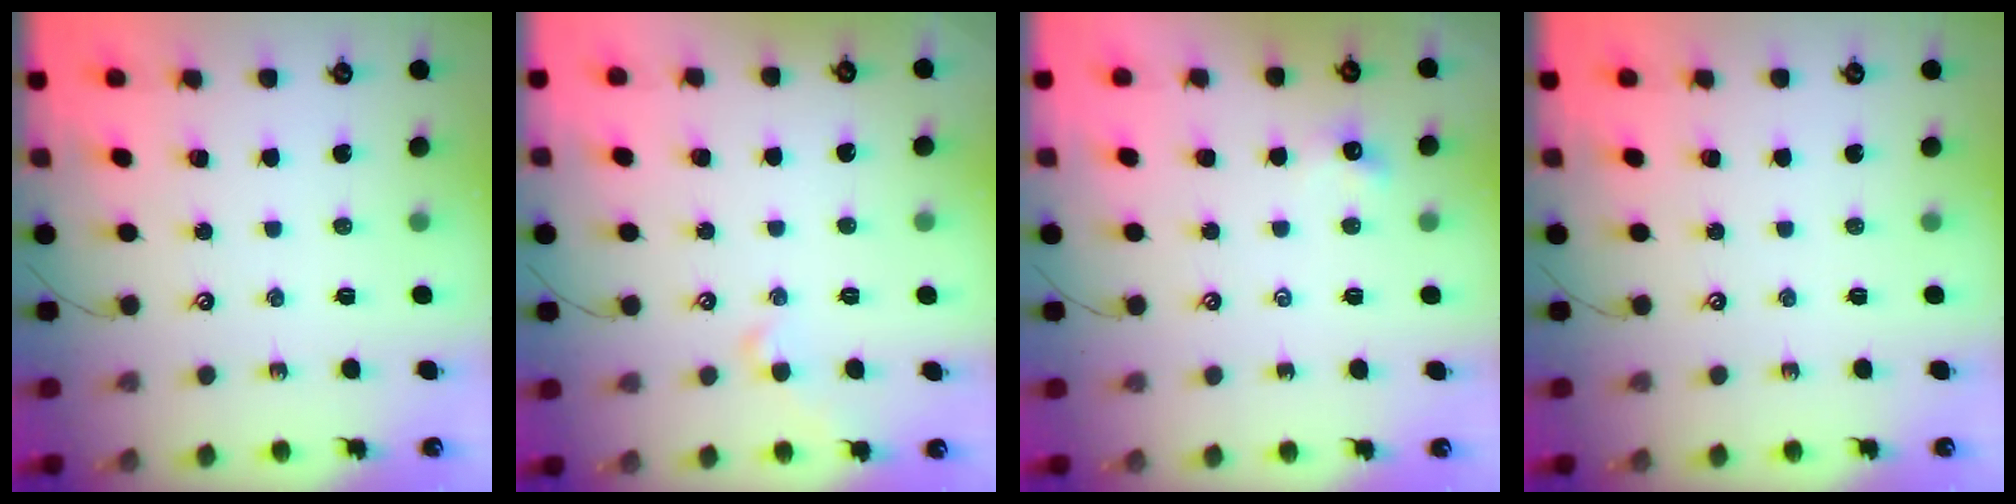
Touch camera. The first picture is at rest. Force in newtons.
{"total": 1.0, "press": 1.0, "slide": 0.4}
{"total": 2.2, "press": 2.2, "slide": 0.4}
{"total": 0.0}